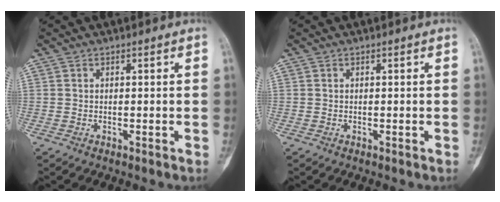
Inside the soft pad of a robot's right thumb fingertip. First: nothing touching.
{"total": 0.0}